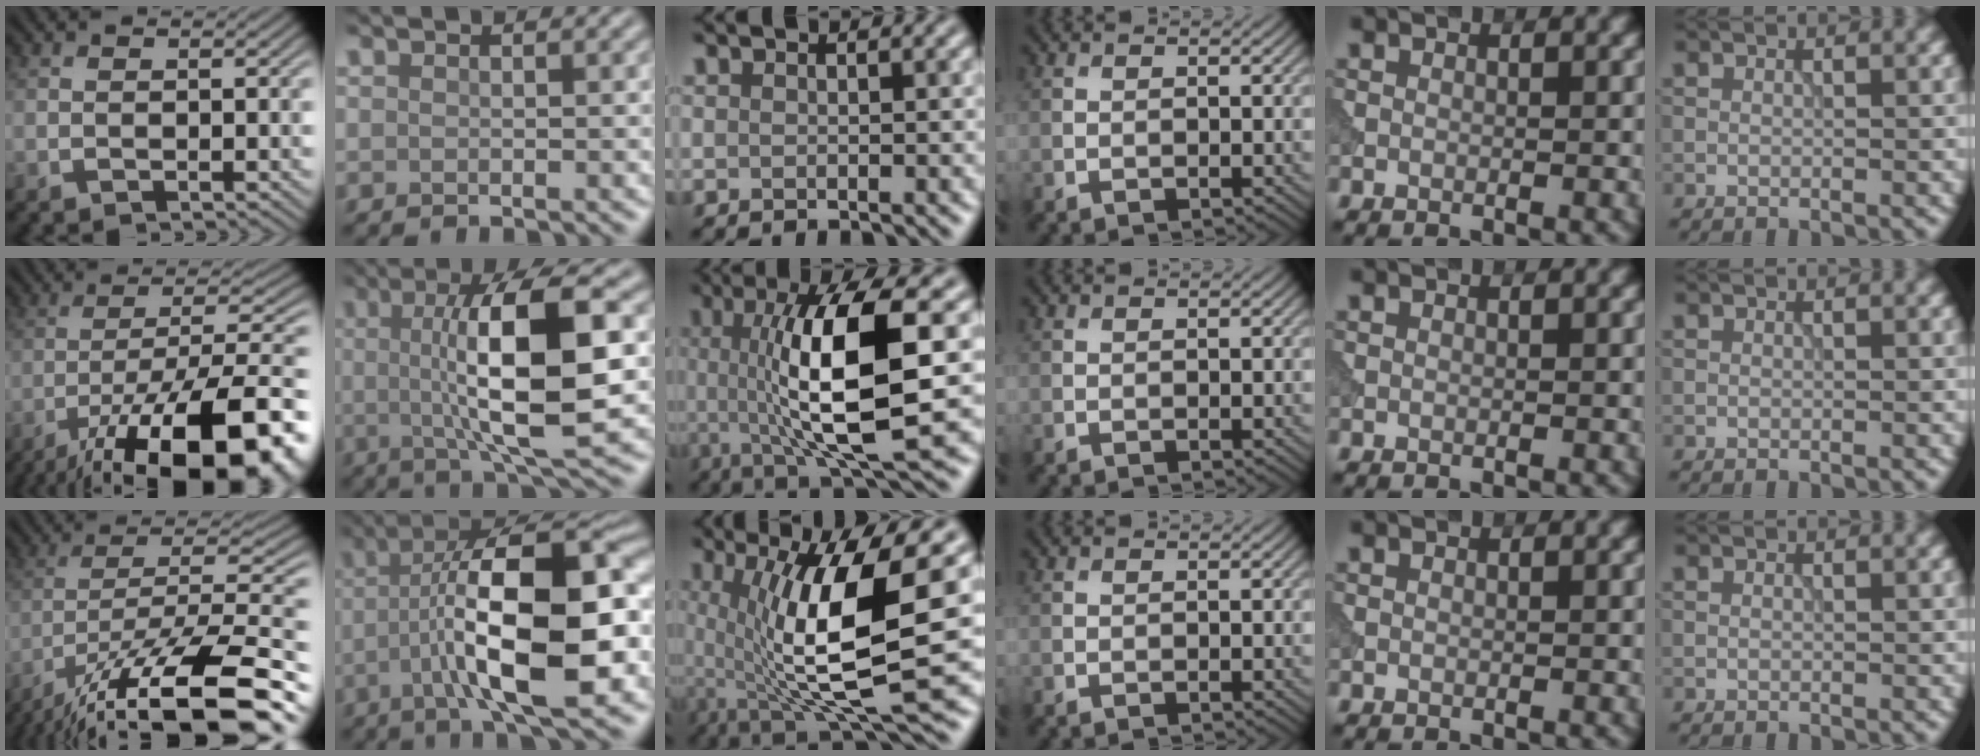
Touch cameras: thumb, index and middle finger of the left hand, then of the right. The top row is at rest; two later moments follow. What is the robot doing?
{"motion": "dispense", "object": "syringe"}